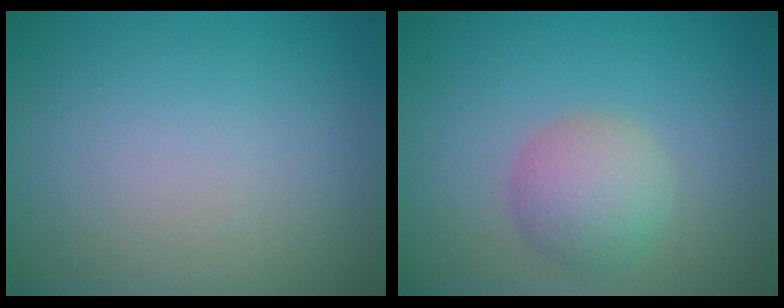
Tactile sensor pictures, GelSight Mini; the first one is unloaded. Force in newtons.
{"total": 3.5, "press": 3.5, "slide": 0.2}